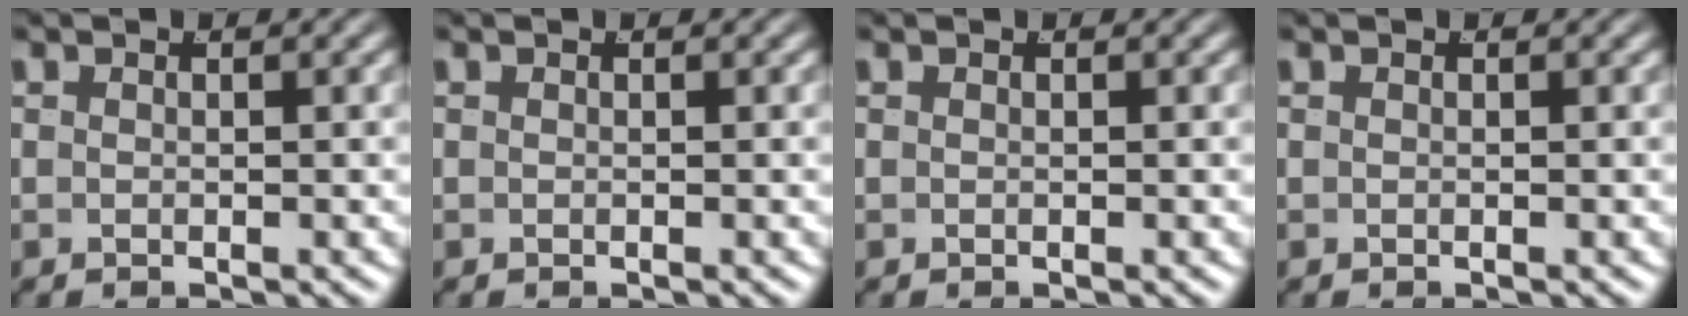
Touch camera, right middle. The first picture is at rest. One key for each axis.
{"total": 0.0}
{"total": 0.0}
{"total": 0.0}